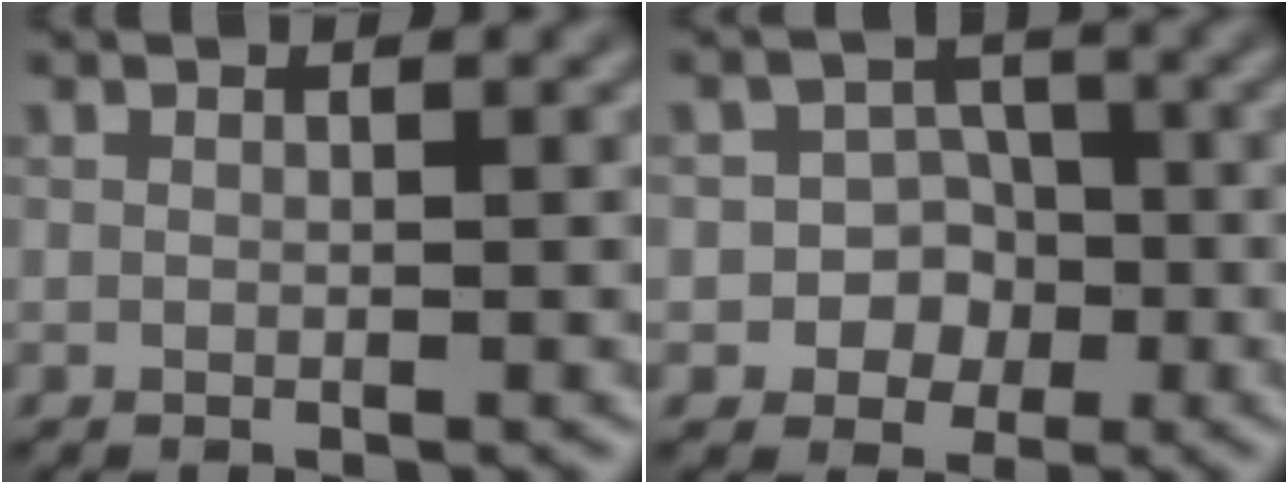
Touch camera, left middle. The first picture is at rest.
{"total": 4.8, "force": [-1.6, 4.3, 1.3], "torque": [0.012, 0.010, -0.044]}